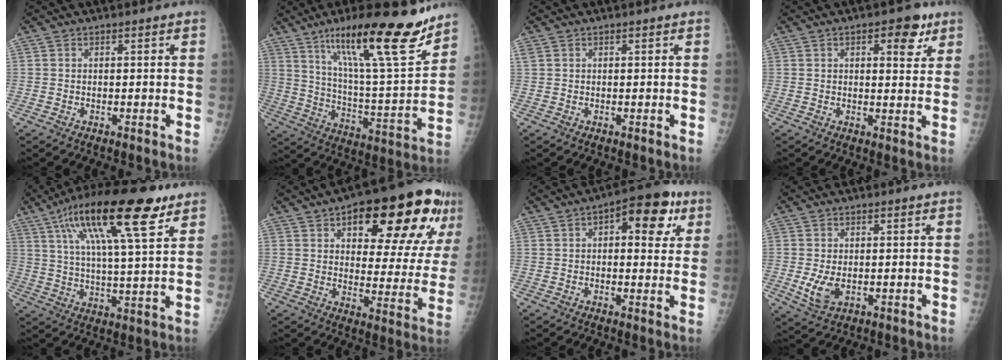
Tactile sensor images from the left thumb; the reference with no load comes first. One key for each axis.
{"total": 23.1, "fx": 15.4, "fy": 4.2, "fz": 16.7, "tx": -0.244, "ty": -0.073, "tz": 0.254}
{"total": 0.8, "fx": 0.4, "fy": 0.6, "fz": 0.3, "tx": -0.005, "ty": 0.010, "tz": 0.010}
{"total": 6.2, "fx": 3.0, "fy": 2.9, "fz": 4.6, "tx": -0.040, "ty": -0.011, "tz": 0.034}
{"total": 21.0, "fx": 10.8, "fy": 5.5, "fz": 17.2, "tx": -0.282, "ty": -0.010, "tz": 0.178}
{"total": 24.4, "fx": 12.7, "fy": 9.6, "fz": 18.5, "tx": -0.208, "ty": -0.016, "tz": 0.177}
{"total": 11.4, "fx": 4.1, "fy": 5.5, "fz": 9.1, "tx": -0.083, "ty": 0.008, "tz": 0.045}
{"total": 5.0, "fx": -0.7, "fy": 3.1, "fz": 3.9, "tx": -0.080, "ty": -0.010, "tz": -0.005}